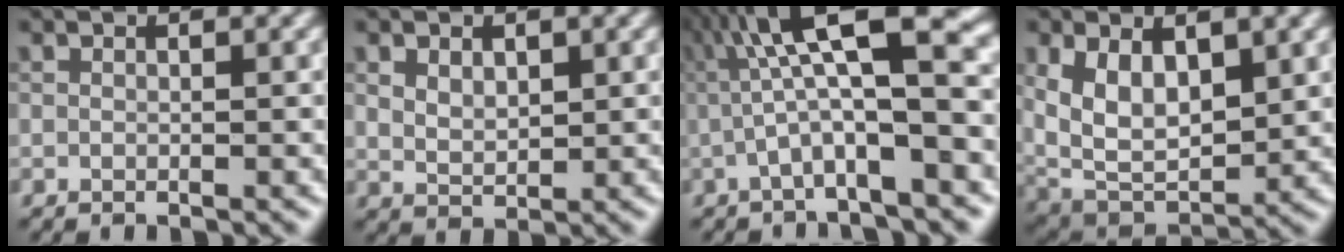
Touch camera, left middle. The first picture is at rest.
{"total": 2.0, "force": [0.9, 1.3, 1.3], "torque": [-0.026, -0.003, 0.020]}
{"total": 8.9, "force": [0.5, 1.8, 8.7], "torque": [-0.136, 0.032, 0.000]}
{"total": 8.1, "force": [1.8, 4.4, 6.5], "torque": [-0.142, -0.011, 0.032]}